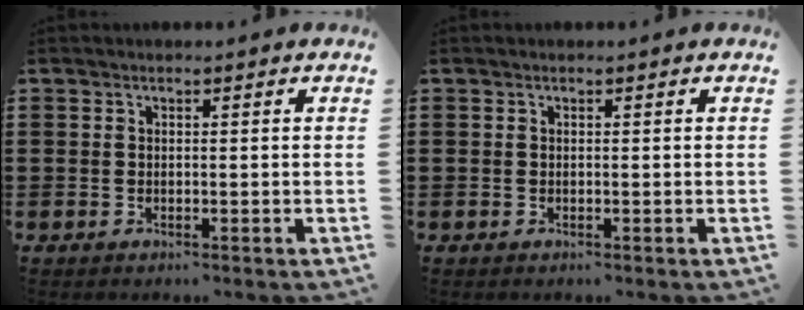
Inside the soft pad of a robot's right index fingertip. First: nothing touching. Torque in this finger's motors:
{"motor_torque": [-0.09, 1.69, 0.00, -0.01]}